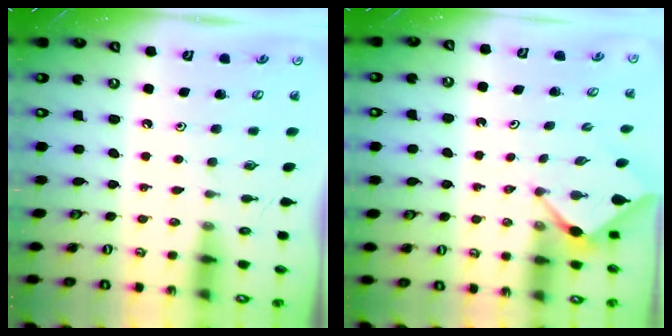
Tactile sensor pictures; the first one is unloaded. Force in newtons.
{"total": 2.9, "press": 2.9, "slide": 0.3}